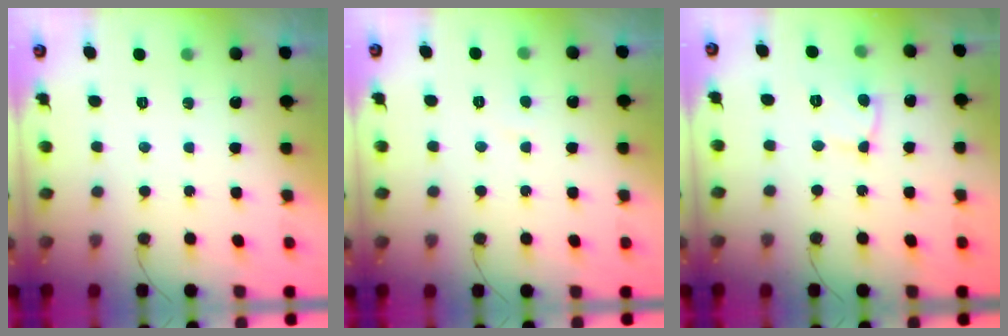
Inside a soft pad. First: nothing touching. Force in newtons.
{"total": 1.1, "press": 1.1, "slide": 0.1}
{"total": 6.8, "press": 6.7, "slide": 0.8}